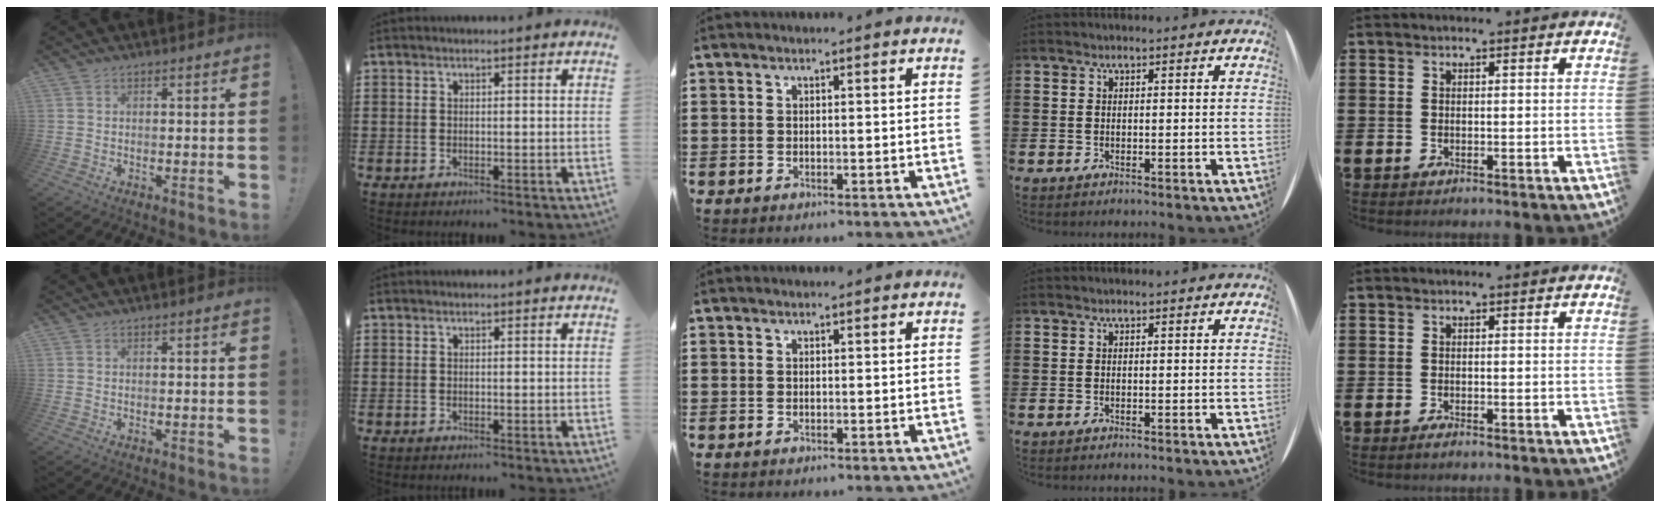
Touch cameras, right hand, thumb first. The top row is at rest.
{"little": {"total": 0.6, "force": [-0.4, 0.1, 0.5], "torque": [-0.009, -0.002, -0.008]}}